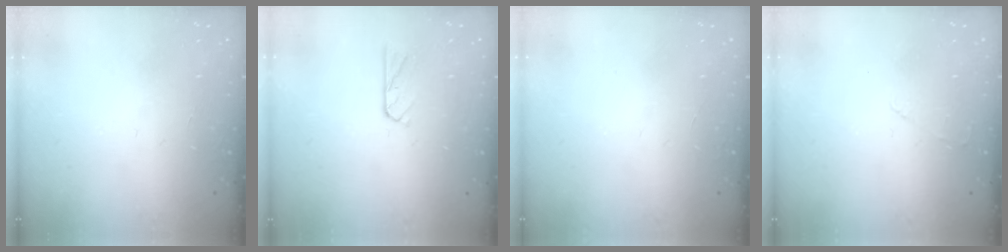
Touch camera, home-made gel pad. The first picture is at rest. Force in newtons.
{"total": 3.9, "press": 3.9, "slide": 0.4}
{"total": 0.0}
{"total": 2.4, "press": 2.4, "slide": 0.4}